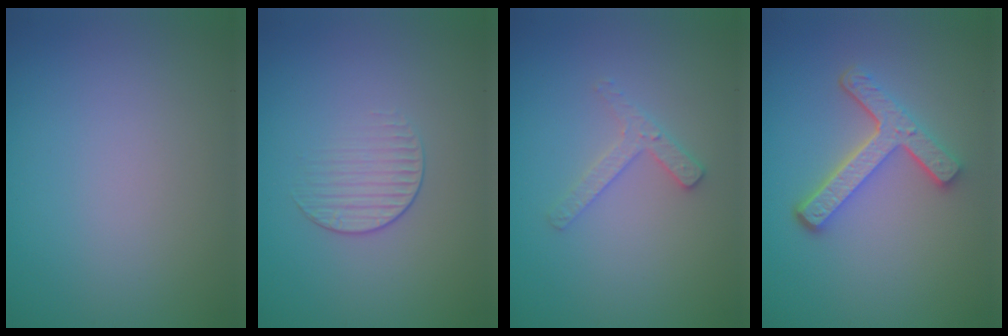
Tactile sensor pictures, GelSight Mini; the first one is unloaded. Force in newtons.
{"total": 1.7, "press": 1.0, "slide": 1.4}
{"total": 1.9, "press": 1.8, "slide": 0.4}
{"total": 4.7, "press": 3.6, "slide": 3.1}